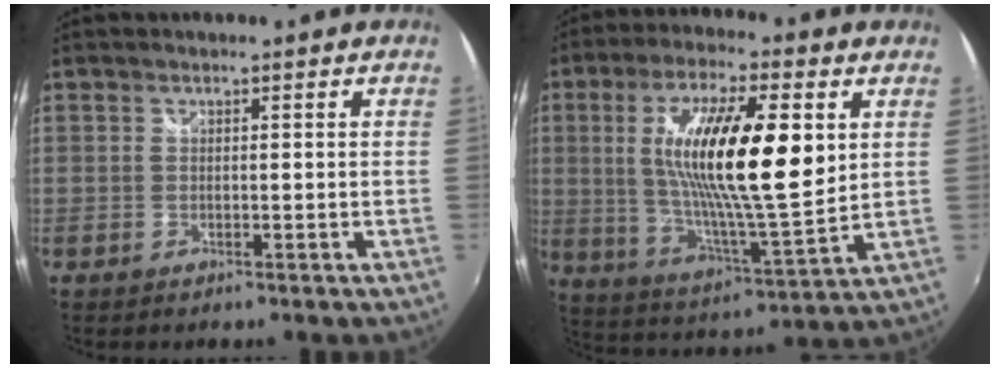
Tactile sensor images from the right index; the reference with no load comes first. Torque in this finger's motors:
{"motor_torque": [2.14, 0.00, 1.05, 0.21]}